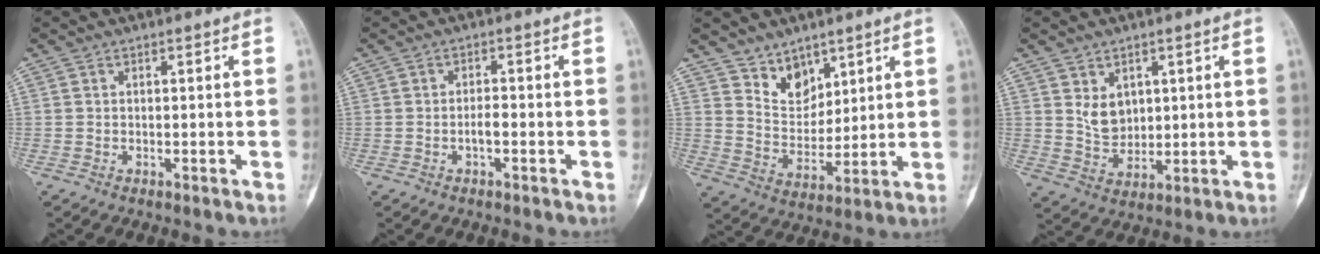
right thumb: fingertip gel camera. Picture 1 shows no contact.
{"total": 1.9, "force": [-0.7, 0.8, 1.6], "torque": [-0.027, 0.007, -0.013]}
{"total": 7.7, "force": [5.6, 4.8, 2.2], "torque": [-0.008, -0.047, 0.113]}
{"total": 5.7, "force": [2.1, 4.2, 3.2], "torque": [-0.037, -0.023, 0.050]}